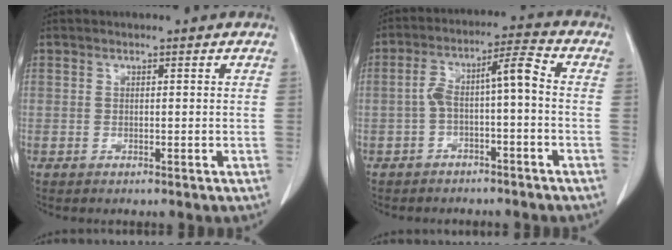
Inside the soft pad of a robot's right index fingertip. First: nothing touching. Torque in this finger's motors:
{"motor_torque": [0.90, -0.09, 0.32, 0.10]}